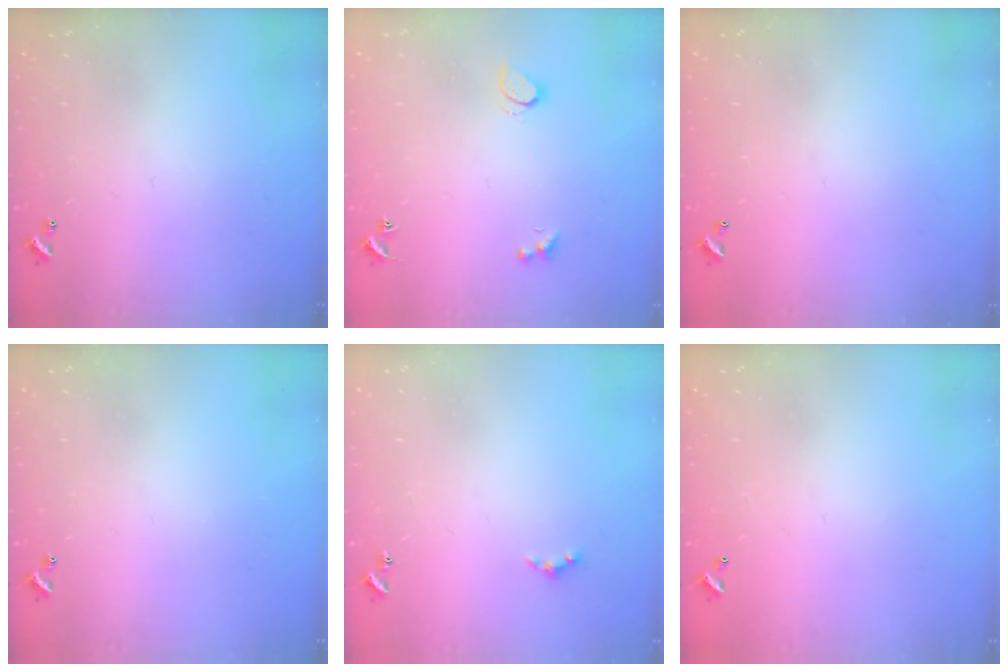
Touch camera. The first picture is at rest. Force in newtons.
{"total": 1.8, "press": 1.7, "slide": 0.5}
{"total": 2.8, "press": 2.8, "slide": 0.1}
{"total": 0.0}
{"total": 0.7, "press": 0.6, "slide": 0.4}
{"total": 2.9, "press": 2.9, "slide": 0.1}